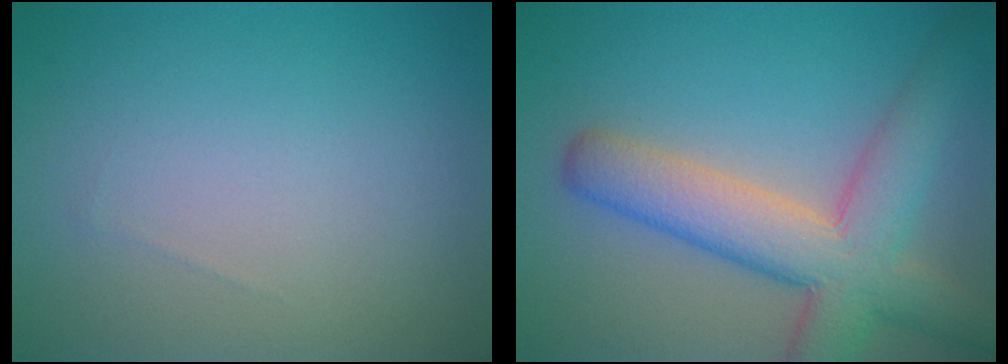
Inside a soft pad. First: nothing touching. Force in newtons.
{"total": 7.8, "press": 7.8, "slide": 0.4}